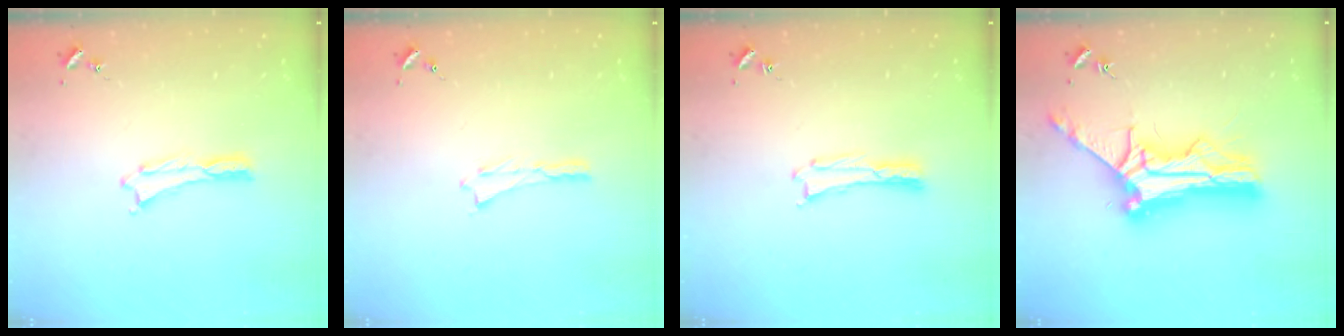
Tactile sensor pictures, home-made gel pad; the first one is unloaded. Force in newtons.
{"total": 0.0}
{"total": 0.0}
{"total": 13.3, "press": 13.3, "slide": 1.1}